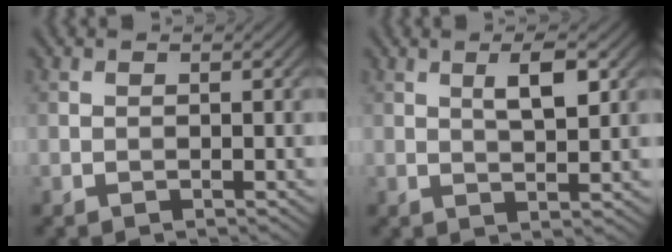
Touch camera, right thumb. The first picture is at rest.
{"total": 4.2, "force": [1.6, 1.1, 3.7], "torque": [-0.068, -0.001, 0.029]}